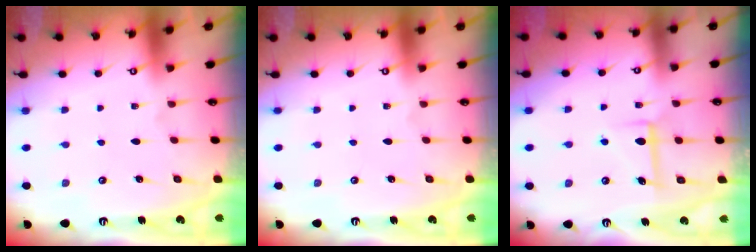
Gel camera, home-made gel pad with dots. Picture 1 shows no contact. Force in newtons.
{"total": 0.0}
{"total": 6.2, "press": 6.2, "slide": 0.2}